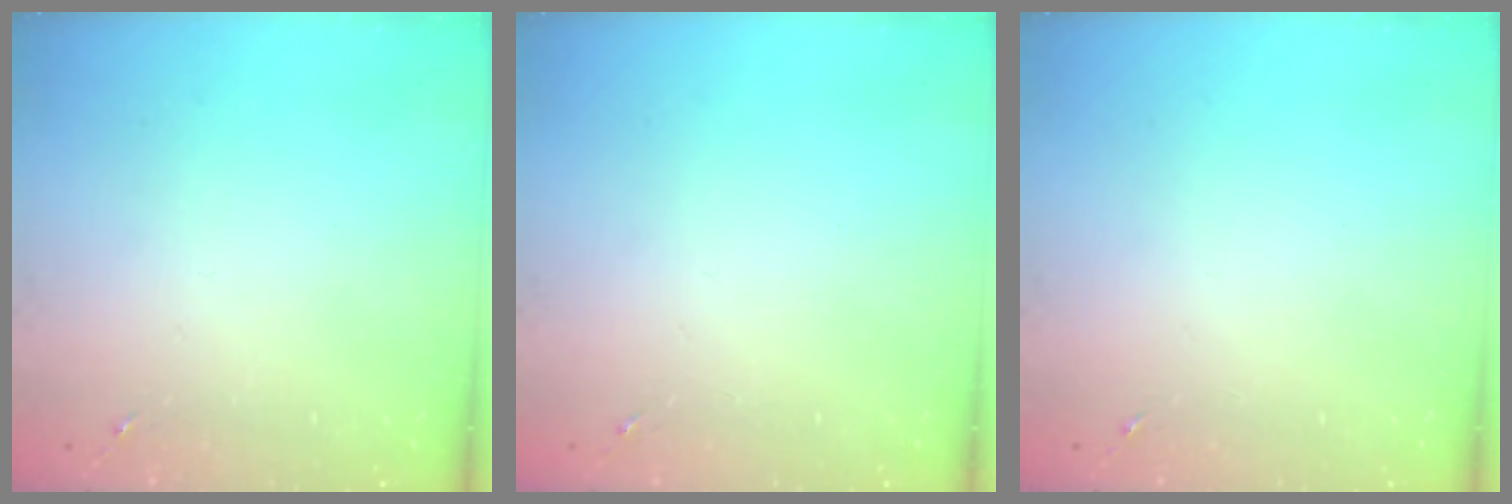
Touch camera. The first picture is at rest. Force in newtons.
{"total": 0.0}
{"total": 0.0}